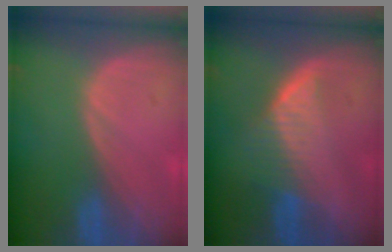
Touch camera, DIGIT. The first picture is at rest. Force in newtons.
{"total": 6.6, "press": 5.8, "slide": 3.1}